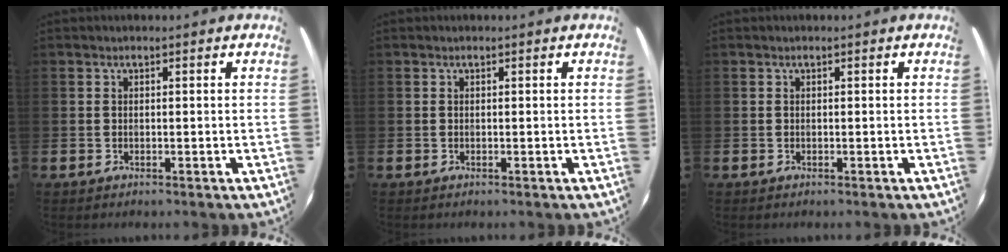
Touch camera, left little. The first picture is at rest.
{"total": 0.0}
{"total": 0.0}